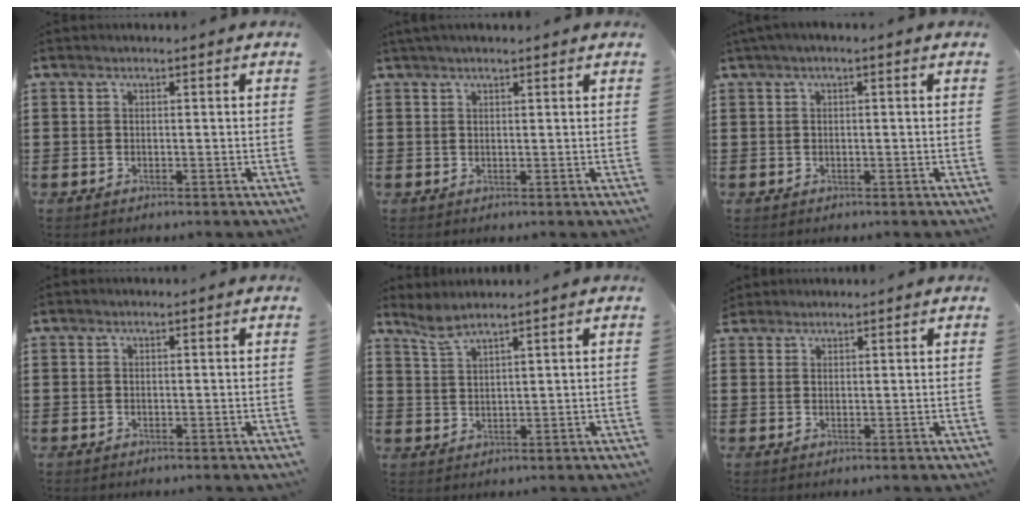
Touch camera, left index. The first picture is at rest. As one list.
[{"total": 1.3, "force": [1.1, 0.1, 0.7], "torque": [-0.016, 0.001, 0.020]}, {"total": 1.1, "force": [-0.2, 0.1, 1.1], "torque": [-0.016, -0.002, -0.004]}, {"total": 0.0}, {"total": 2.8, "force": [2.4, 0.2, 1.4], "torque": [-0.035, -0.001, 0.046]}, {"total": 1.5, "force": [1.4, 0.5, 0.0], "torque": [-0.005, 0.002, 0.029]}]